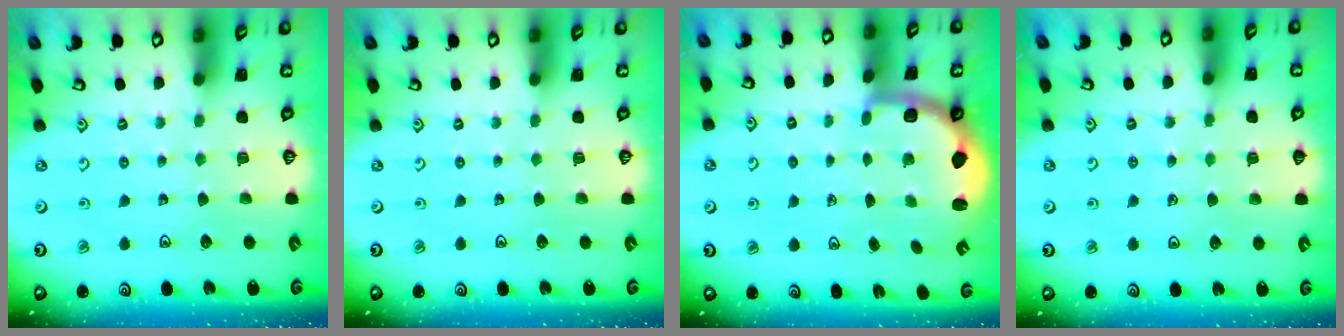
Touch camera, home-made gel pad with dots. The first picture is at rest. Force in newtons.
{"total": 0.0}
{"total": 2.3, "press": 2.0, "slide": 1.2}
{"total": 5.3, "press": 4.8, "slide": 2.2}